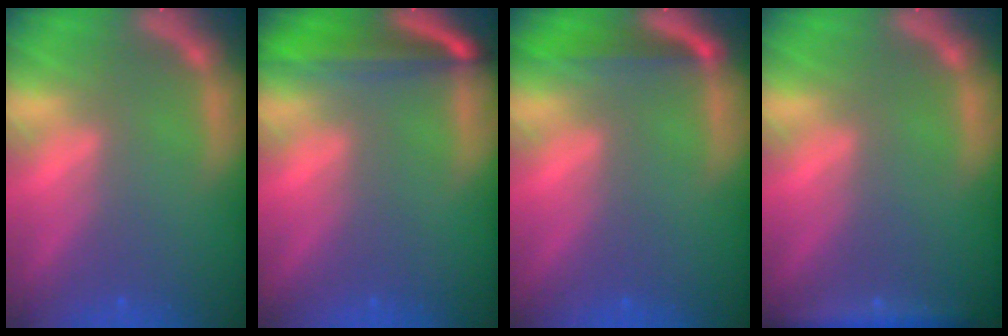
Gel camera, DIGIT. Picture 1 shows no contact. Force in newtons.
{"total": 6.0}
{"total": 3.0}
{"total": 3.0}